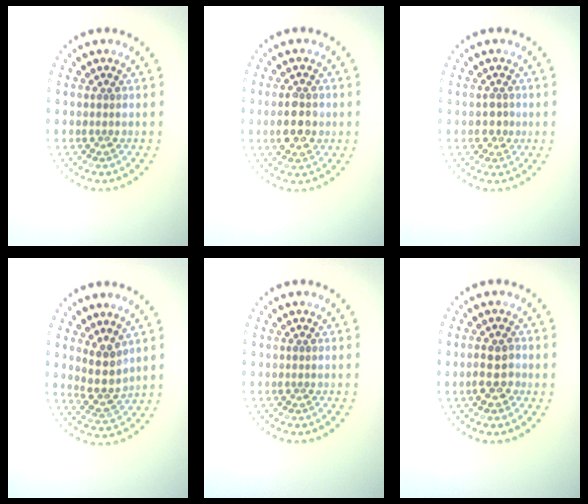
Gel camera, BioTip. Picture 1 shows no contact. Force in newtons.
{"total": 3.6, "press": 3.6, "slide": 0.2}
{"total": 1.2, "press": 1.2, "slide": 0.2}
{"total": 2.9, "press": 2.3, "slide": 1.7}
{"total": 0.0}
{"total": 2.7, "press": 2.7, "slide": 0.3}